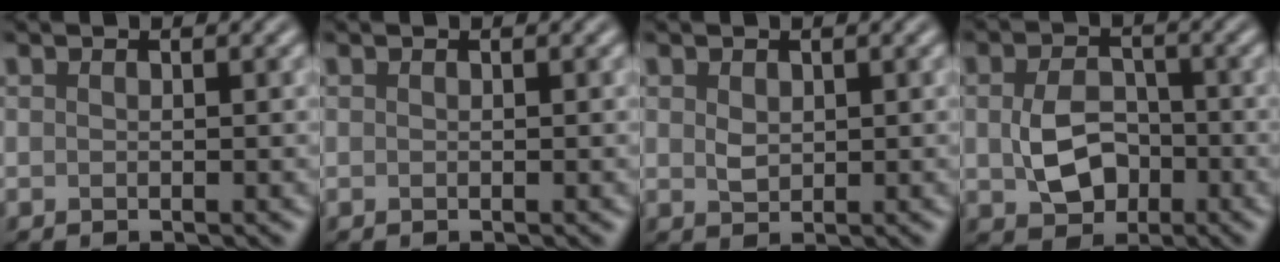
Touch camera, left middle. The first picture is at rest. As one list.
[{"total": 0.0}, {"total": 1.4, "force": [0.4, 1.0, 0.9], "torque": [-0.018, -0.001, 0.011]}, {"total": 4.7, "force": [-0.7, 3.5, 3.1], "torque": [-0.063, -0.007, -0.010]}]